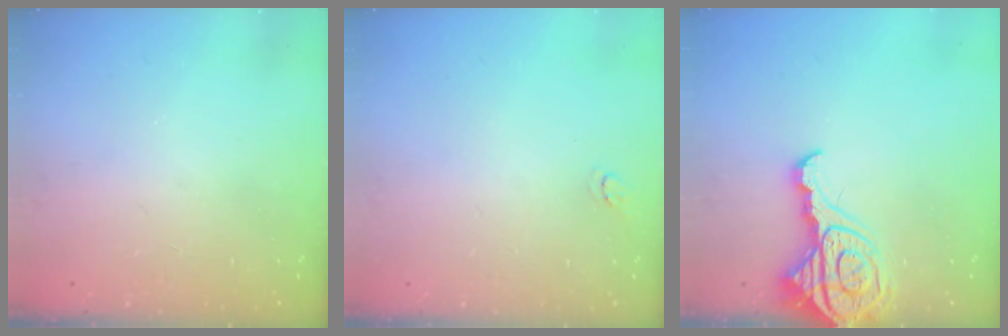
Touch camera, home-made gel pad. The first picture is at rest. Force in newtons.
{"total": 2.9, "press": 2.9, "slide": 0.3}
{"total": 14.0, "press": 13.9, "slide": 1.5}